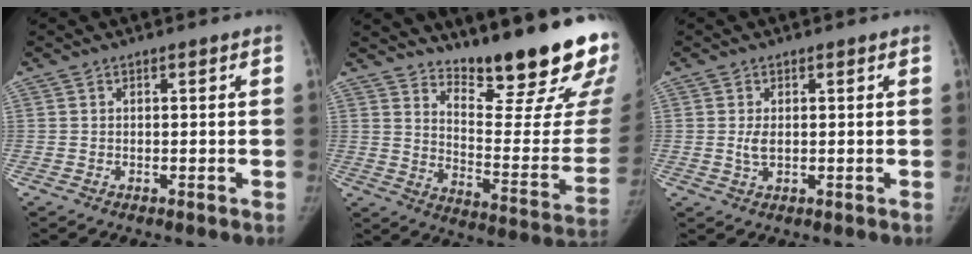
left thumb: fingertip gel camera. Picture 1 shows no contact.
{"total": 26.4, "force": [19.8, 5.4, 16.7], "torque": [-0.205, -0.158, 0.274]}
{"total": 2.7, "force": [0.3, 1.7, 2.1], "torque": [-0.039, -0.005, 0.010]}